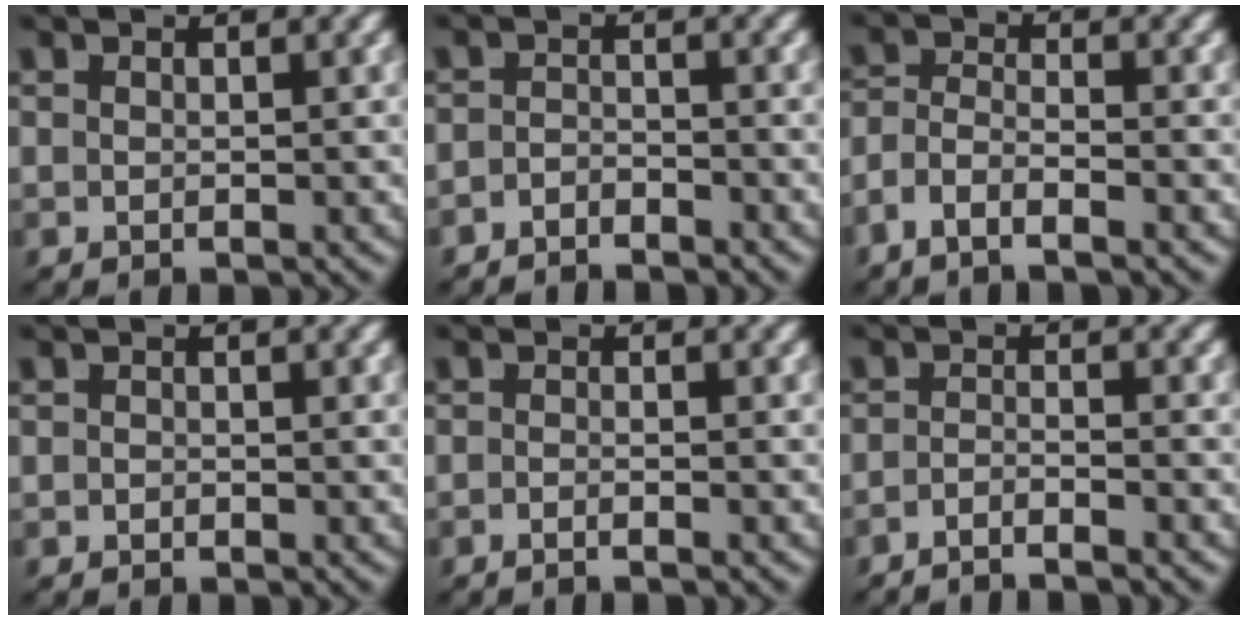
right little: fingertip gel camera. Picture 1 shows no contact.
{"total": 2.6, "force": [-2.6, 0.3, -0.1], "torque": [0.007, -0.016, -0.041]}
{"total": 3.6, "force": [-2.3, 2.0, 2.0], "torque": [-0.046, -0.019, -0.037]}
{"total": 0.7, "force": [-0.6, -0.3, -0.2], "torque": [0.008, -0.006, -0.007]}
{"total": 1.6, "force": [-1.4, -0.5, 0.6], "torque": [-0.006, 0.000, -0.026]}
{"total": 3.0, "force": [-2.9, -0.2, 0.8], "torque": [-0.010, -0.012, -0.045]}